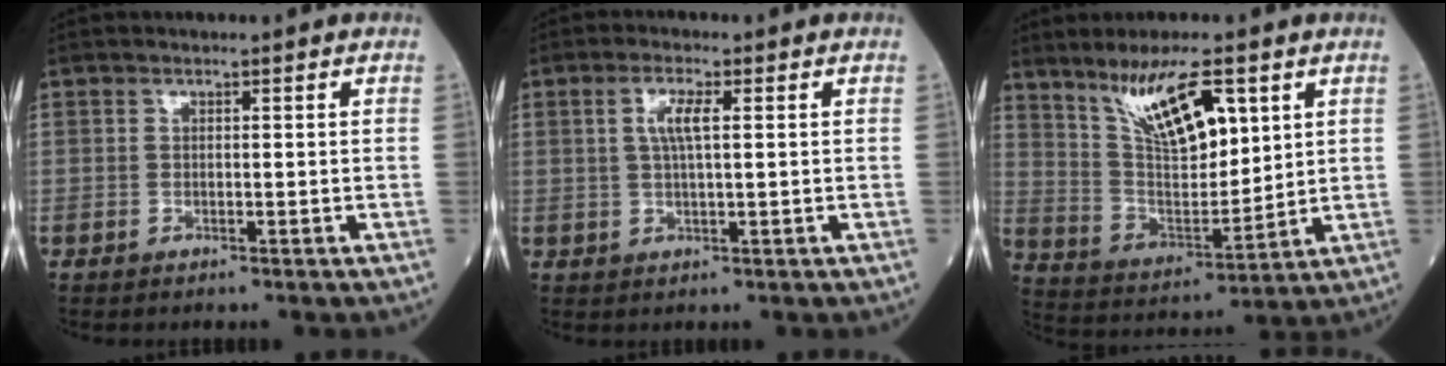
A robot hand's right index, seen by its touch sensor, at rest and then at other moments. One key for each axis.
{"total": 3.6, "fx": 0.9, "fy": 0.6, "fz": 3.4, "tx": -0.070, "ty": 0.005, "tz": 0.018}
{"total": 12.3, "fx": 6.8, "fy": 3.2, "fz": 9.8, "tx": -0.181, "ty": 0.003, "tz": 0.135}